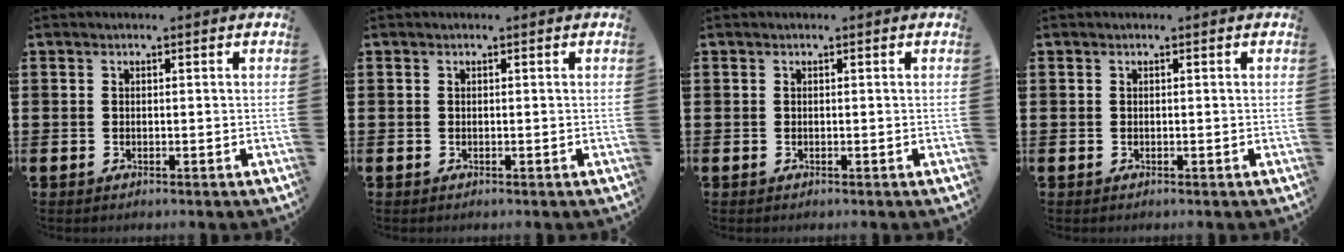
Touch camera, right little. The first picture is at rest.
{"total": 0.0}
{"total": 0.0}
{"total": 0.0}